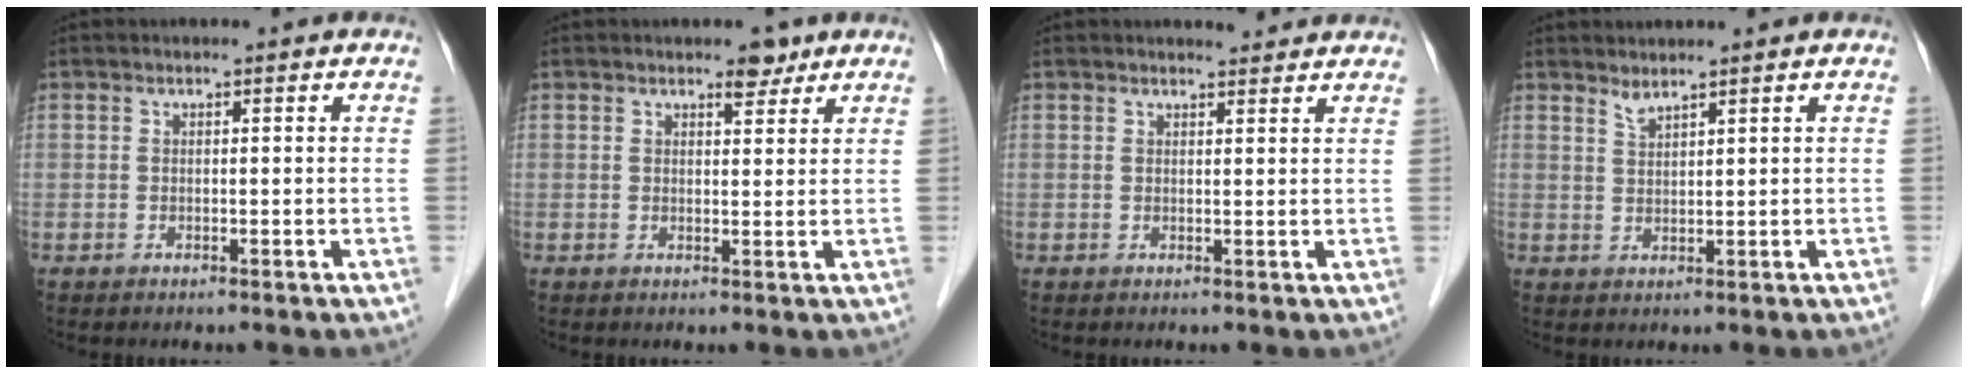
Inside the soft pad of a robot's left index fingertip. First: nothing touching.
{"total": 2.6, "force": [2.0, 1.1, 1.3], "torque": [-0.016, -0.002, 0.028]}
{"total": 2.8, "force": [2.7, 0.4, 0.5], "torque": [-0.011, 0.001, 0.032]}
{"total": 1.6, "force": [1.5, -0.1, 0.5], "torque": [-0.008, -0.006, 0.031]}